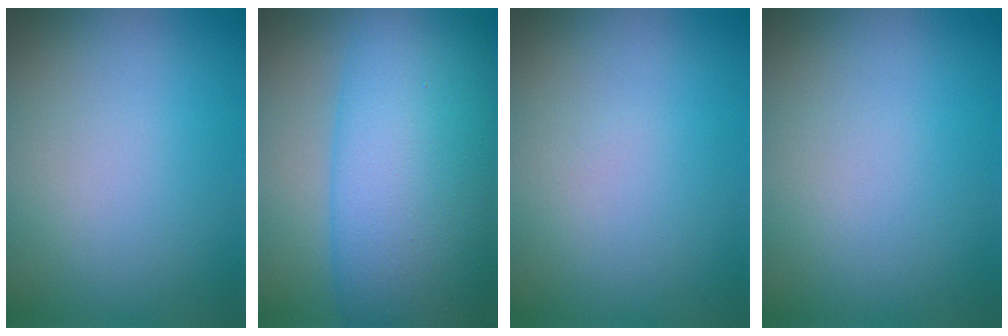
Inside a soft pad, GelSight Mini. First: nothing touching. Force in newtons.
{"total": 14.1, "press": 14.1, "slide": 0.4}
{"total": 0.0}
{"total": 0.0}